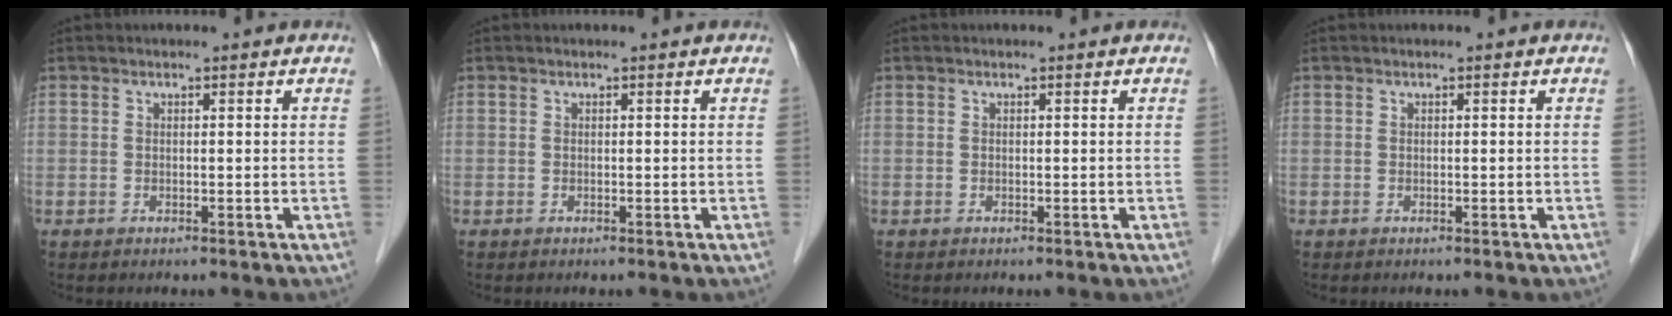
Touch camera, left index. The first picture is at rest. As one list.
[{"total": 0.0}, {"total": 0.0}, {"total": 0.0}]